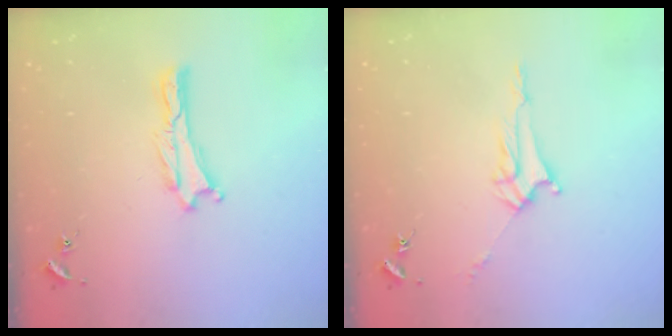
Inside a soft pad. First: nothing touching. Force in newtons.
{"total": 3.0, "press": 3.0, "slide": 0.3}